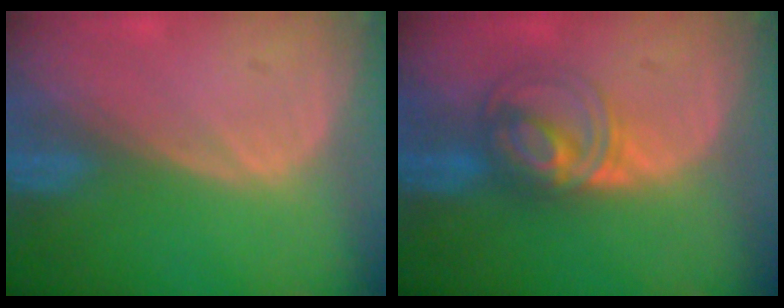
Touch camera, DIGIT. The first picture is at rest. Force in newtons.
{"total": 5.8, "press": 5.8, "slide": 0.3}